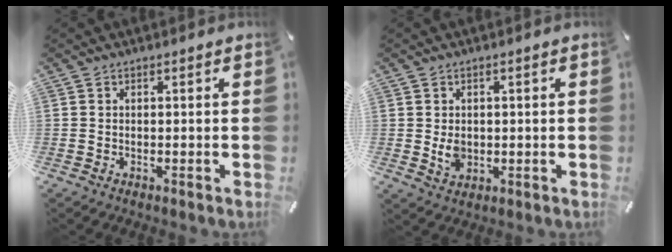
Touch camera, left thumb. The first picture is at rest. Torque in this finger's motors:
{"motor_torque": [0.79, 0.76, 0.42, -0.07, 0.00]}